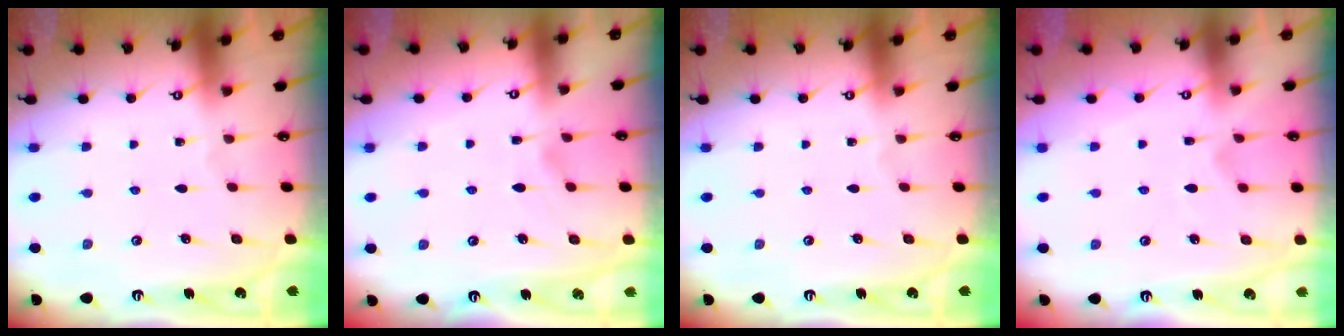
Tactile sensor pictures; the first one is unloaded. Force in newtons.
{"total": 1.4, "press": 0.9, "slide": 1.0}
{"total": 0.0}
{"total": 2.2, "press": 1.9, "slide": 1.1}